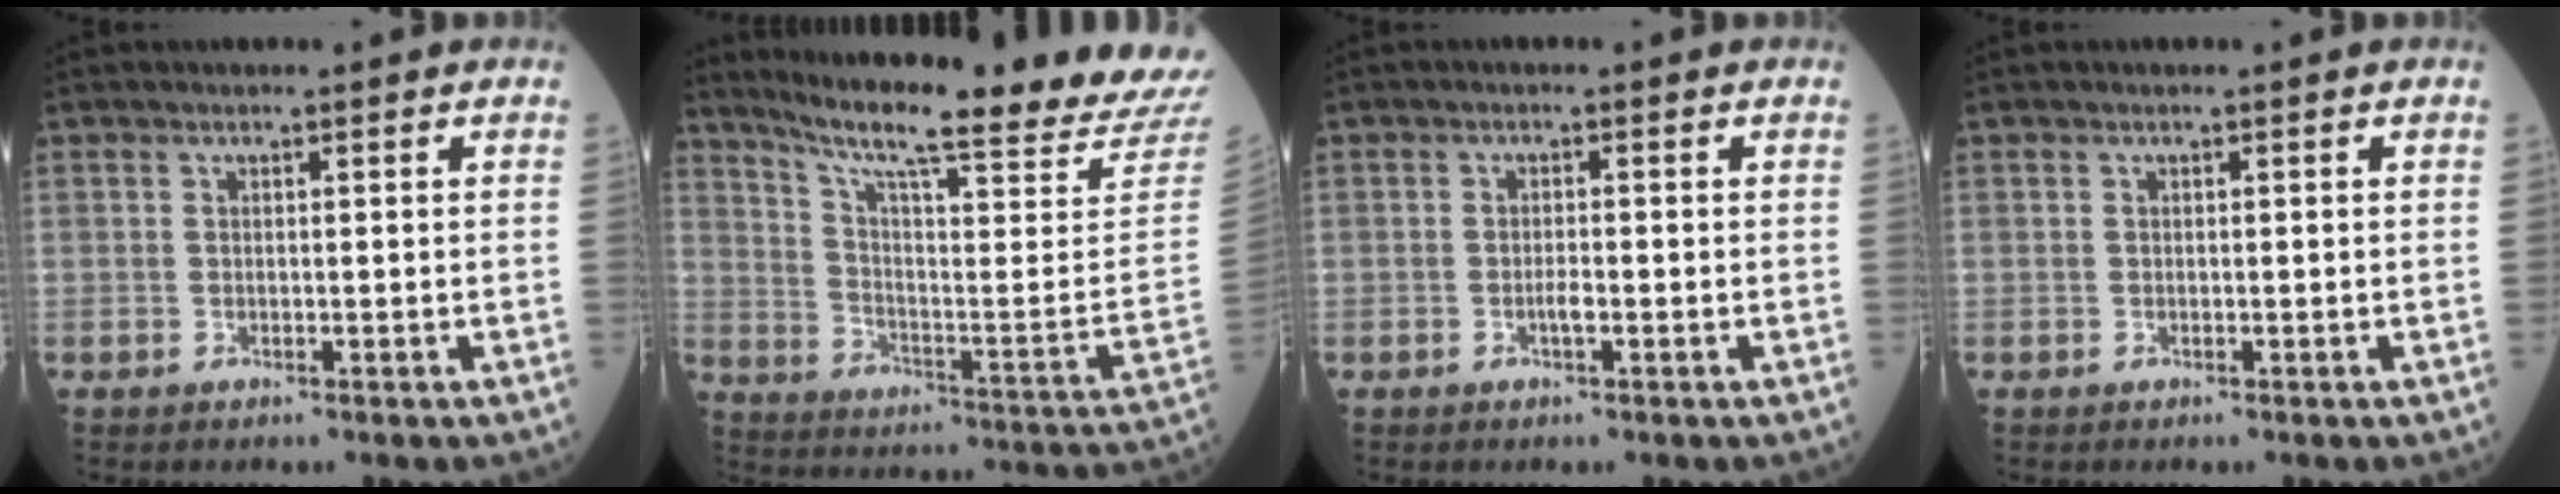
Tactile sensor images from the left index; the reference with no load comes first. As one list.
[{"total": 24.9, "force": [22.2, -0.6, 11.3], "torque": [-0.188, -0.102, 0.293]}, {"total": 1.5, "force": [-0.9, 0.3, 1.1], "torque": [-0.024, -0.004, -0.018]}, {"total": 0.0}]